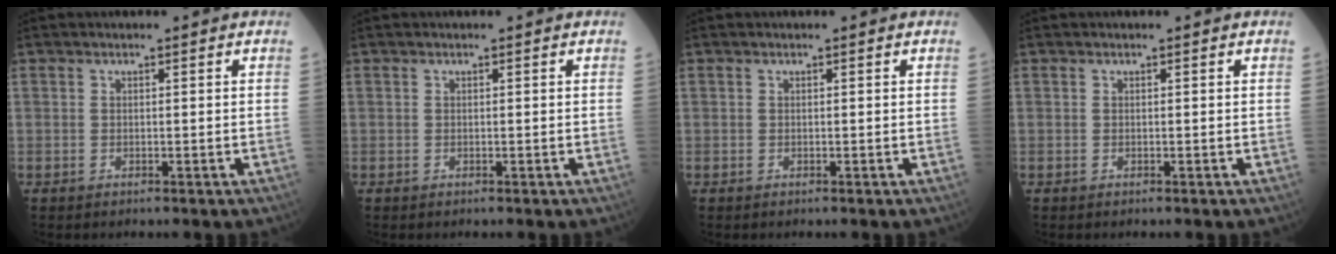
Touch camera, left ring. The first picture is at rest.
{"total": 0.0}
{"total": 0.0}
{"total": 0.0}